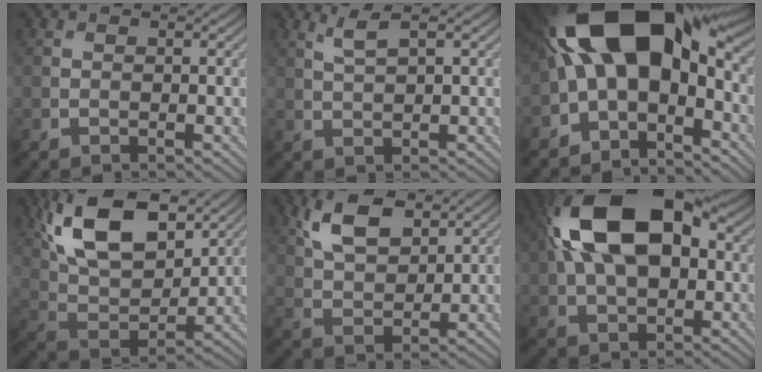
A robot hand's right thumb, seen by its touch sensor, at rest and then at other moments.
{"total": 2.6, "force": [1.5, 0.3, 2.1], "torque": [-0.053, 0.005, 0.036]}
{"total": 18.3, "force": [0.7, 10.1, 15.3], "torque": [-0.273, 0.010, 0.013]}
{"total": 16.4, "force": [8.9, 8.0, 11.3], "torque": [-0.233, 0.009, 0.141]}
{"total": 7.8, "force": [4.3, 3.7, 5.4], "torque": [-0.122, 0.004, 0.086]}
{"total": 17.8, "force": [3.9, 10.3, 14.0], "torque": [-0.259, 0.035, 0.048]}